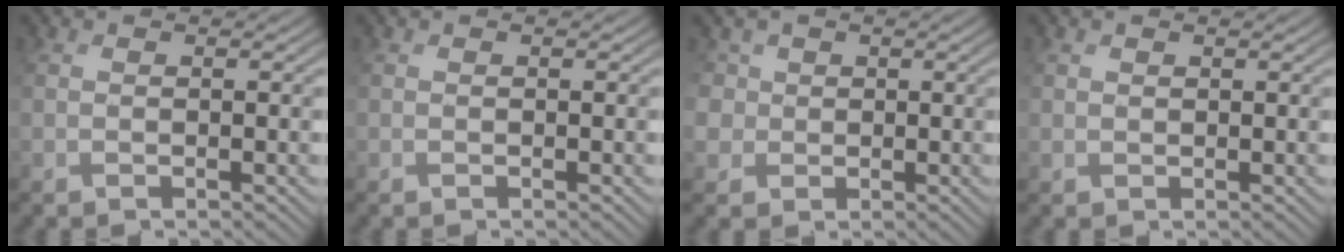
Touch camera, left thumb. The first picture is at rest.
{"total": 0.0}
{"total": 4.3, "force": [1.8, 3.9, 0.5], "torque": [-0.049, 0.016, 0.029]}
{"total": 1.0, "force": [0.7, 0.3, -0.6], "torque": [0.008, 0.004, 0.017]}